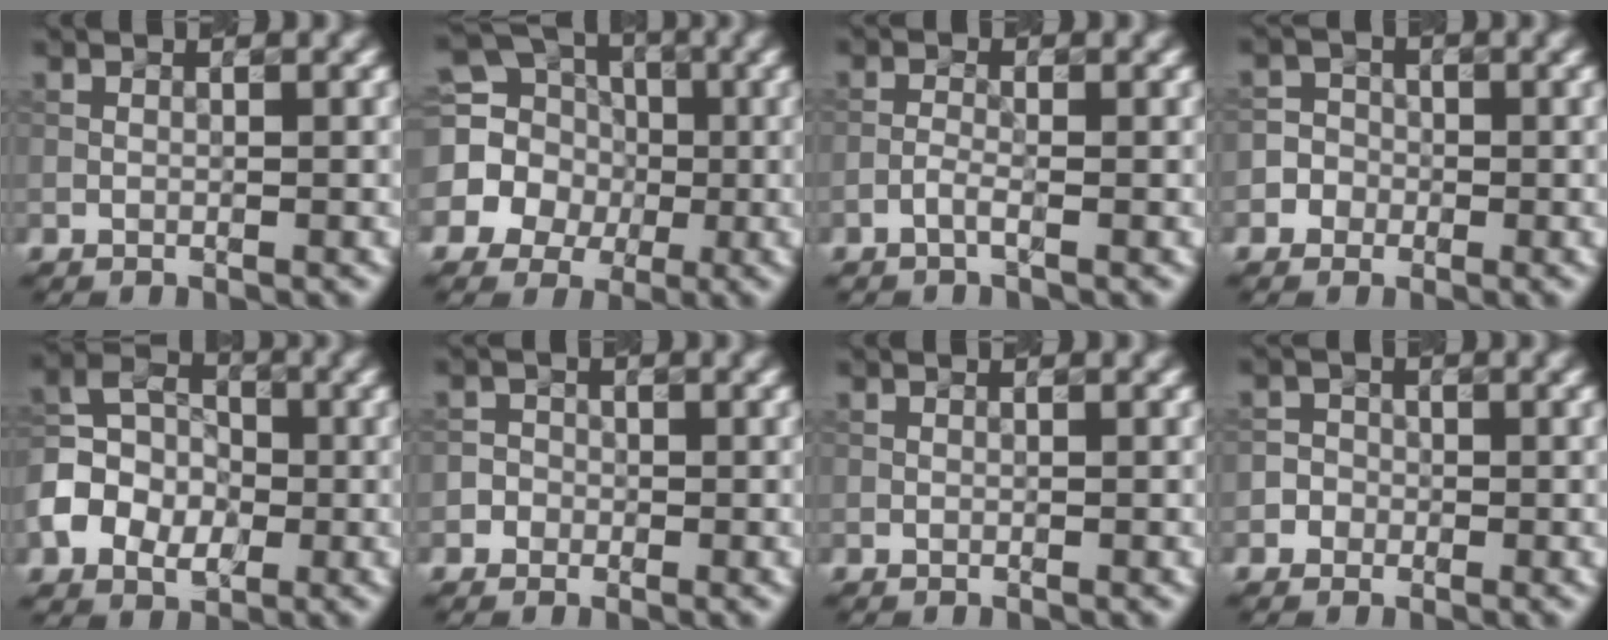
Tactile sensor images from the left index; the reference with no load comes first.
{"total": 11.1, "force": [0.9, 10.2, 4.3], "torque": [-0.127, 0.029, -0.023]}
{"total": 1.0, "force": [-0.7, 0.1, 0.7], "torque": [-0.022, 0.004, -0.017]}
{"total": 3.5, "force": [-1.5, 3.1, 0.4], "torque": [0.020, 0.010, -0.042]}
{"total": 5.8, "force": [-1.7, 4.6, 3.1], "torque": [-0.065, 0.006, -0.039]}
{"total": 2.0, "force": [-0.7, 1.9, 0.3], "torque": [0.014, 0.014, -0.030]}
{"total": 0.0}
{"total": 2.5, "force": [-1.0, 2.2, 0.3], "torque": [0.020, 0.013, -0.035]}